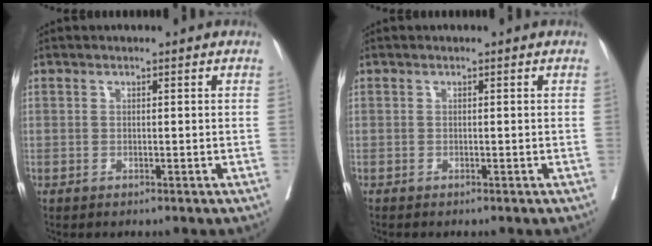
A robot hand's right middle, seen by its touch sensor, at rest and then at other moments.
{"total": 0.0}